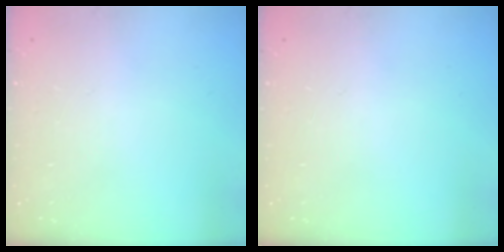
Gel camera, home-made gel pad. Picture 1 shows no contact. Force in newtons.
{"total": 0.0}